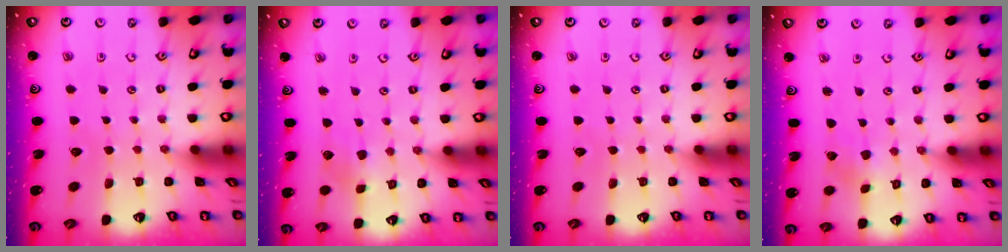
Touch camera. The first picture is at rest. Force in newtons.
{"total": 2.4, "press": 2.4, "slide": 0.2}
{"total": 0.0}
{"total": 0.8, "press": 0.7, "slide": 0.2}